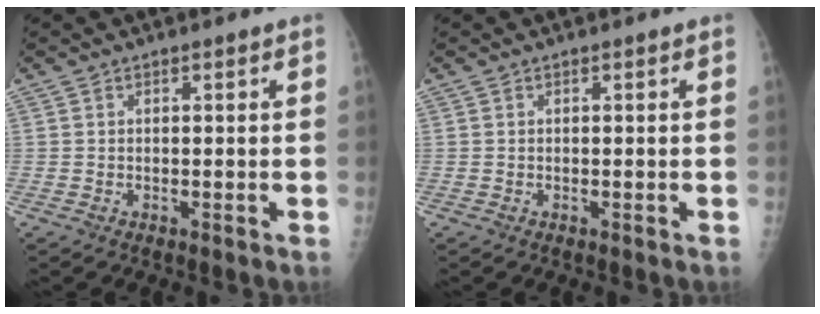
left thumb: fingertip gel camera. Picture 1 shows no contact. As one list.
[{"total": 0.0}]